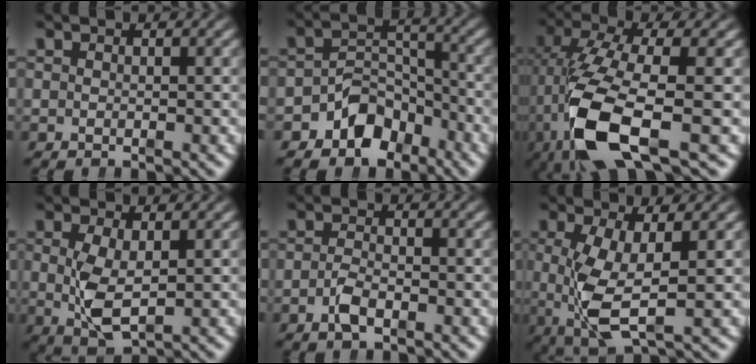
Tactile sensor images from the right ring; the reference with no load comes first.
{"total": 6.1, "force": [-3.5, 4.3, 2.5], "torque": [-0.037, -0.014, -0.058]}
{"total": 9.7, "force": [-1.9, 4.1, 8.6], "torque": [-0.194, -0.034, -0.013]}
{"total": 4.2, "force": [-0.3, 1.9, 3.8], "torque": [-0.074, -0.018, 0.006]}
{"total": 2.0, "force": [-1.5, 0.5, 1.2], "torque": [-0.027, -0.012, -0.026]}
{"total": 5.7, "force": [-0.7, 1.9, 5.3], "torque": [-0.114, -0.026, 0.006]}